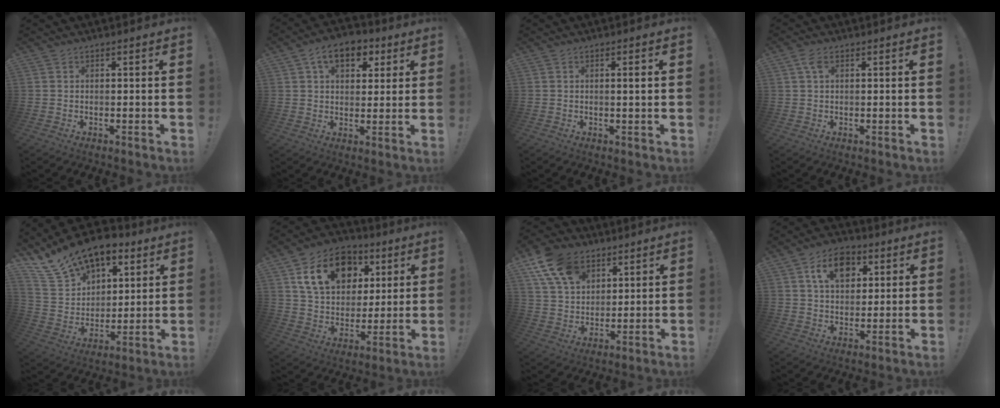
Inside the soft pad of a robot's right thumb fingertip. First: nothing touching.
{"total": 10.7, "force": [4.6, 7.0, 6.6], "torque": [-0.090, -0.009, 0.084]}
{"total": 2.2, "force": [0.3, -0.1, 2.1], "torque": [-0.024, -0.007, 0.000]}
{"total": 3.5, "force": [1.6, 1.8, 2.5], "torque": [-0.048, 0.000, 0.028]}
{"total": 17.1, "force": [12.4, 9.6, 6.9], "torque": [-0.120, -0.083, 0.235]}
{"total": 18.7, "force": [8.0, 13.4, 10.3], "torque": [-0.157, -0.022, 0.151]}
{"total": 15.0, "force": [8.3, 10.2, 7.3], "torque": [-0.131, -0.031, 0.163]}
{"total": 12.0, "force": [5.0, 8.6, 6.7], "torque": [-0.097, -0.006, 0.093]}